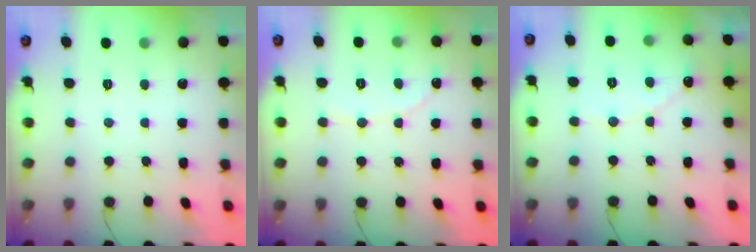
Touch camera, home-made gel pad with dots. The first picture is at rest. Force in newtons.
{"total": 1.9, "press": 1.8, "slide": 0.2}
{"total": 5.8, "press": 5.8, "slide": 0.2}